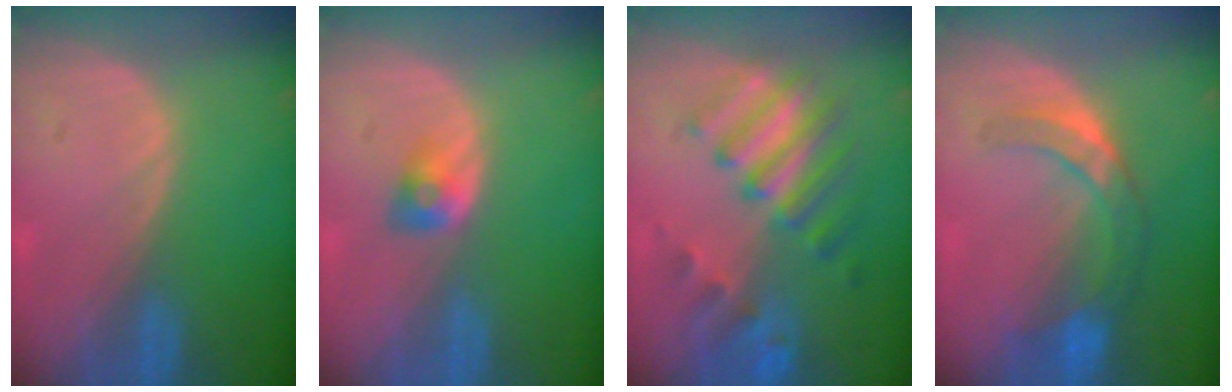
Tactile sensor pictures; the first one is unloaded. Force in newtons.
{"total": 2.7, "press": 2.4, "slide": 1.2}
{"total": 9.0, "press": 8.3, "slide": 3.7}
{"total": 7.4, "press": 6.4, "slide": 3.7}